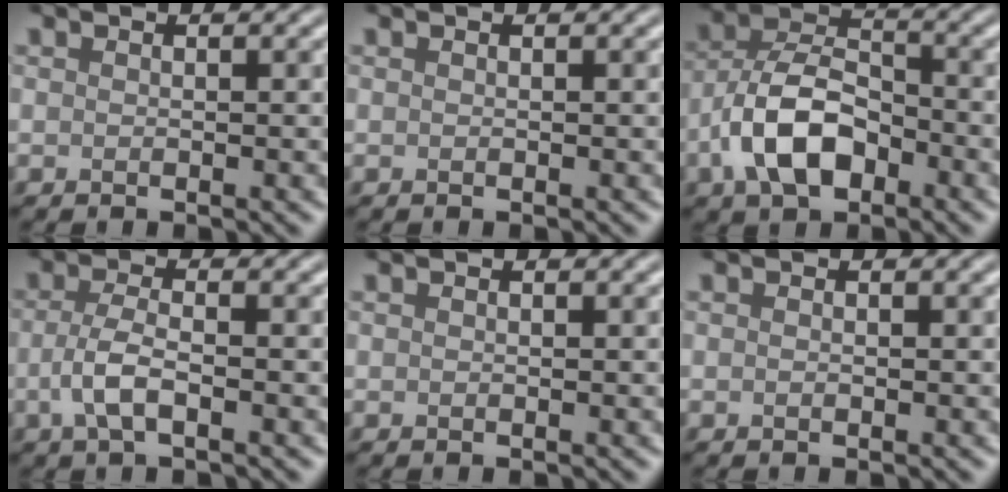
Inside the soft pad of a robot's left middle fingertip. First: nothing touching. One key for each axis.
{"total": 0.0}
{"total": 7.2, "fx": -2.9, "fy": 4.1, "fz": 5.1, "tx": -0.098, "ty": 0.006, "tz": -0.059}
{"total": 3.0, "fx": -0.9, "fy": 1.0, "fz": 2.6, "tx": -0.059, "ty": 0.000, "tz": -0.024}
{"total": 0.0}
{"total": 0.0}